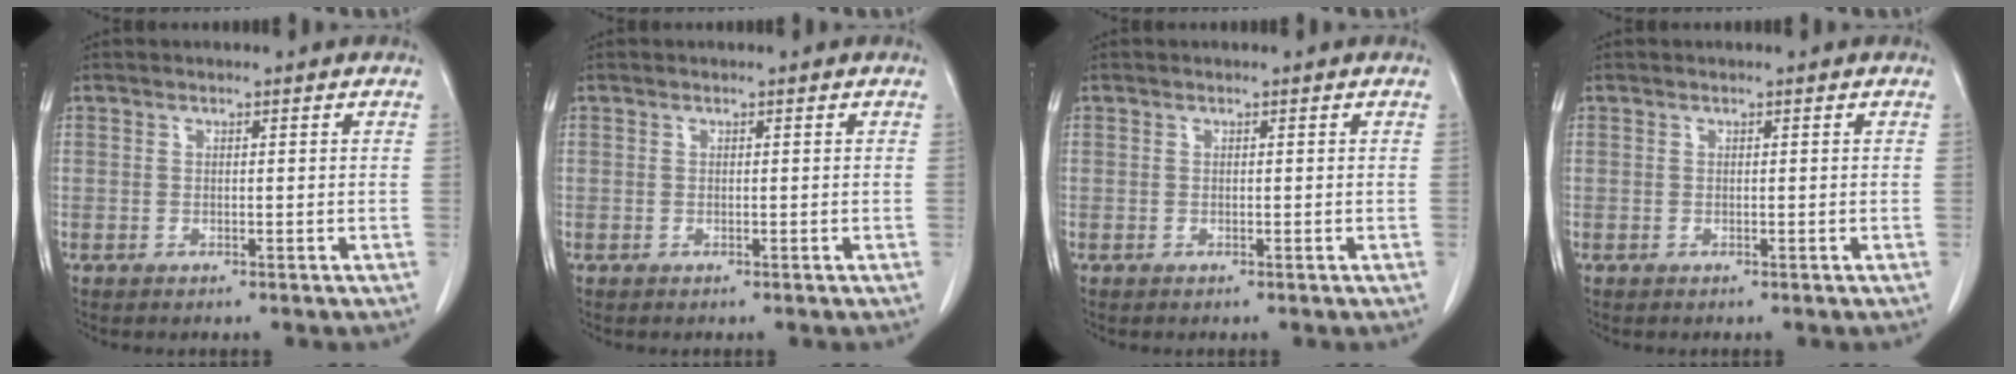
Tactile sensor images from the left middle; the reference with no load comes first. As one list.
[{"total": 0.0}, {"total": 0.0}, {"total": 0.0}]